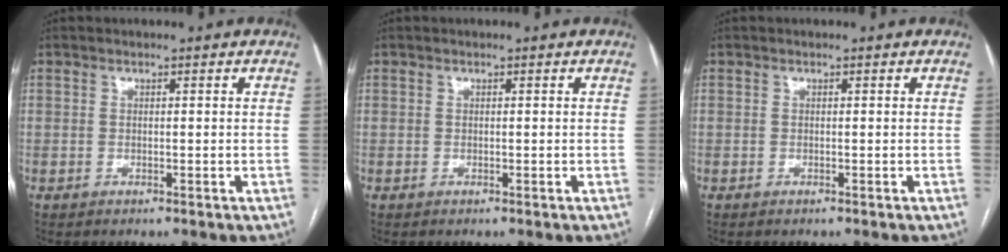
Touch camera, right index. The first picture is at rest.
{"total": 0.0}
{"total": 0.0}